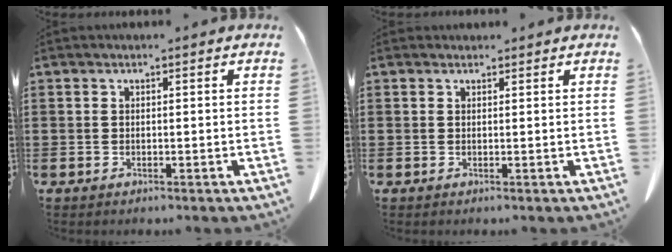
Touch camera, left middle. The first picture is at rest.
{"total": 0.8, "force": [0.7, 0.3, 0.1], "torque": [0.005, -0.004, 0.013]}